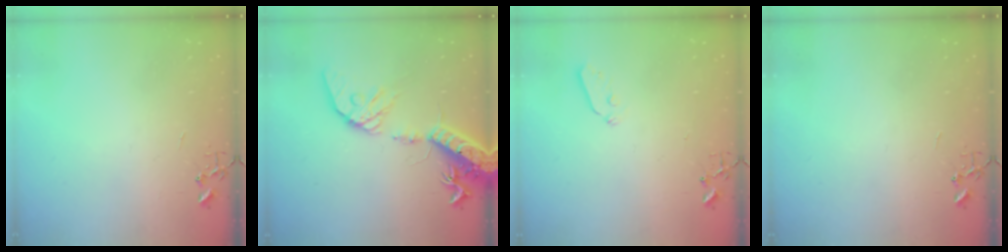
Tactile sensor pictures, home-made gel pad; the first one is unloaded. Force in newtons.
{"total": 18.0, "press": 17.7, "slide": 3.3}
{"total": 4.4, "press": 4.3, "slide": 0.8}
{"total": 0.0}